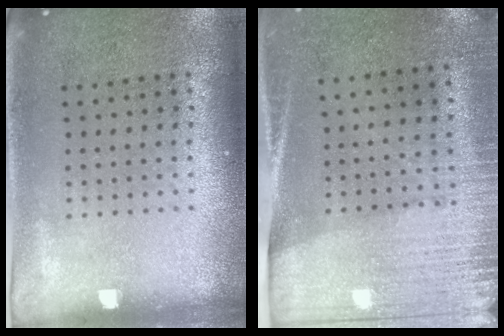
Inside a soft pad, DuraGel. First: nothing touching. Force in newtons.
{"total": 2.8, "press": 2.5, "slide": 1.3}